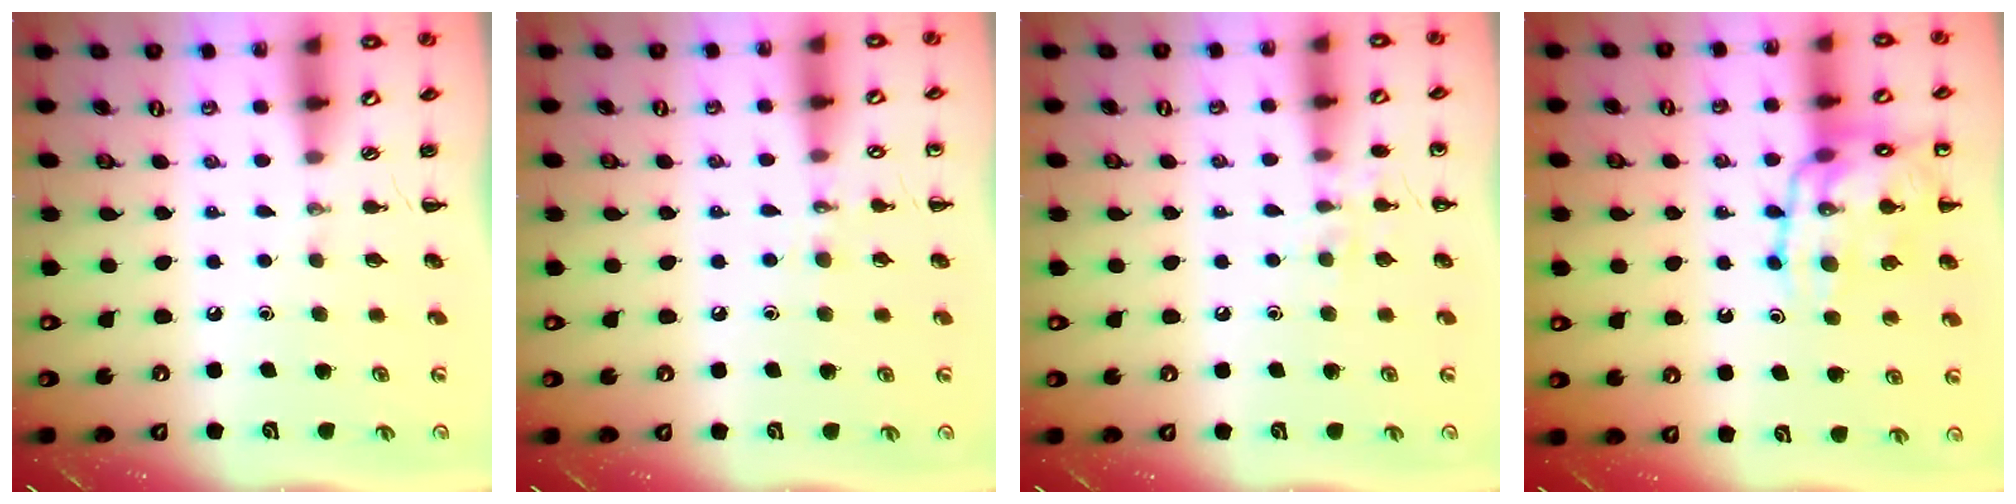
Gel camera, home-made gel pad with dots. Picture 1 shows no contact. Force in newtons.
{"total": 5.4, "press": 5.2, "slide": 1.5}
{"total": 6.6, "press": 6.4, "slide": 1.7}
{"total": 15.5, "press": 15.3, "slide": 2.0}